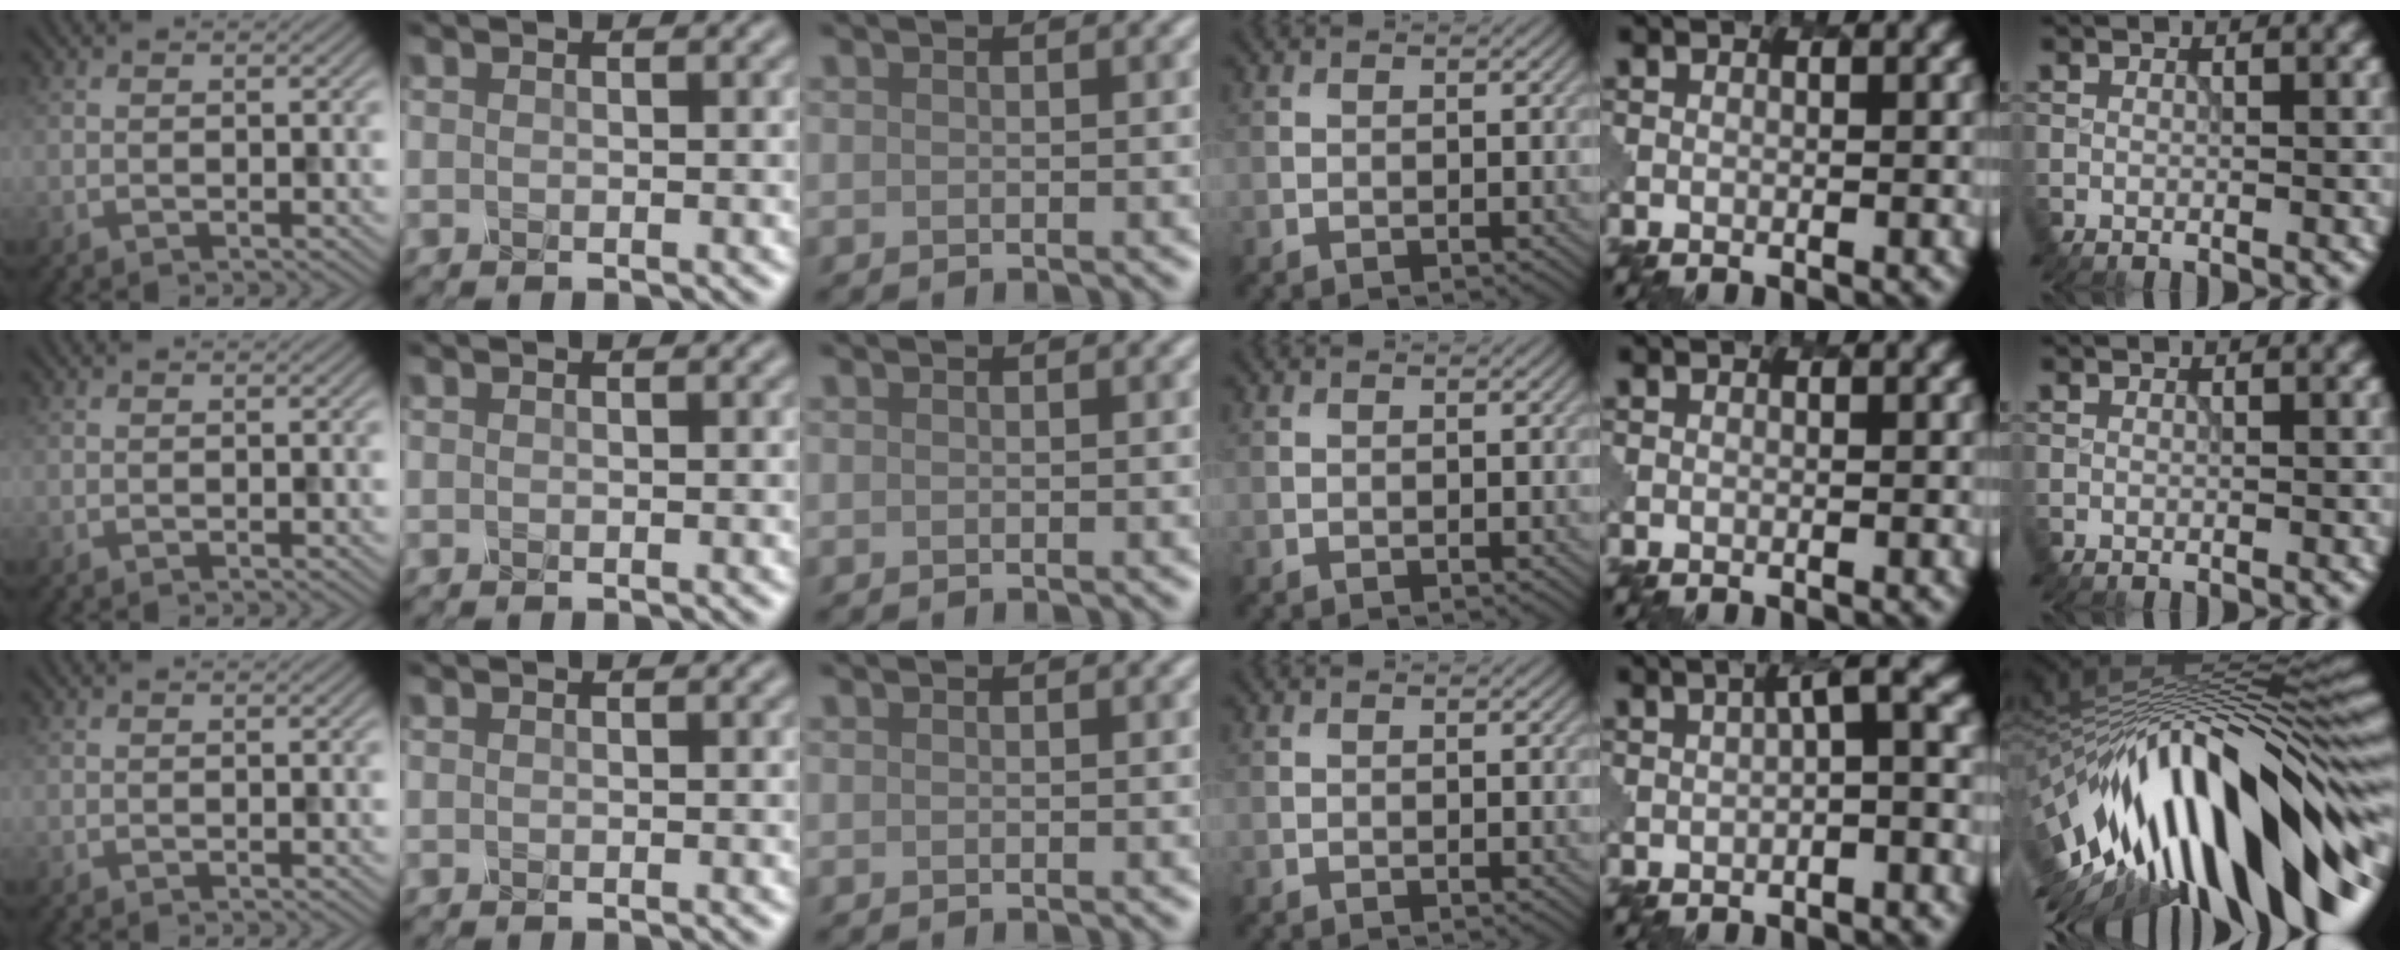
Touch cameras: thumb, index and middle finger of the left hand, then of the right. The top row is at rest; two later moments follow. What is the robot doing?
{"motion": "dispense", "object": "dispenser bottle"}